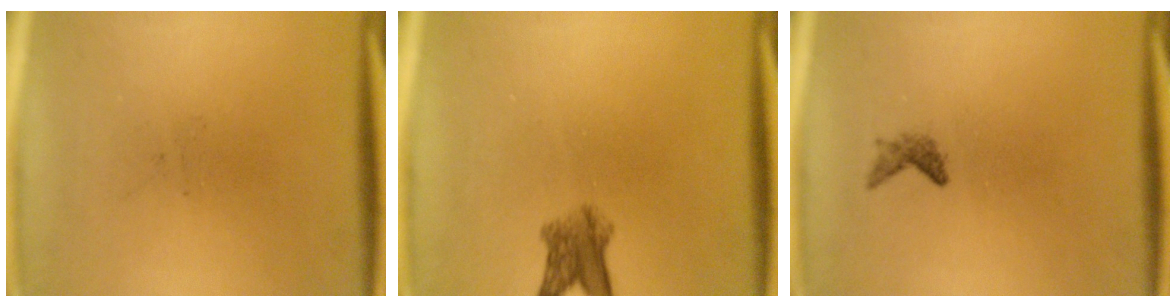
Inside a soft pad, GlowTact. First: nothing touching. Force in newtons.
{"total": 3.8}
{"total": 1.1}